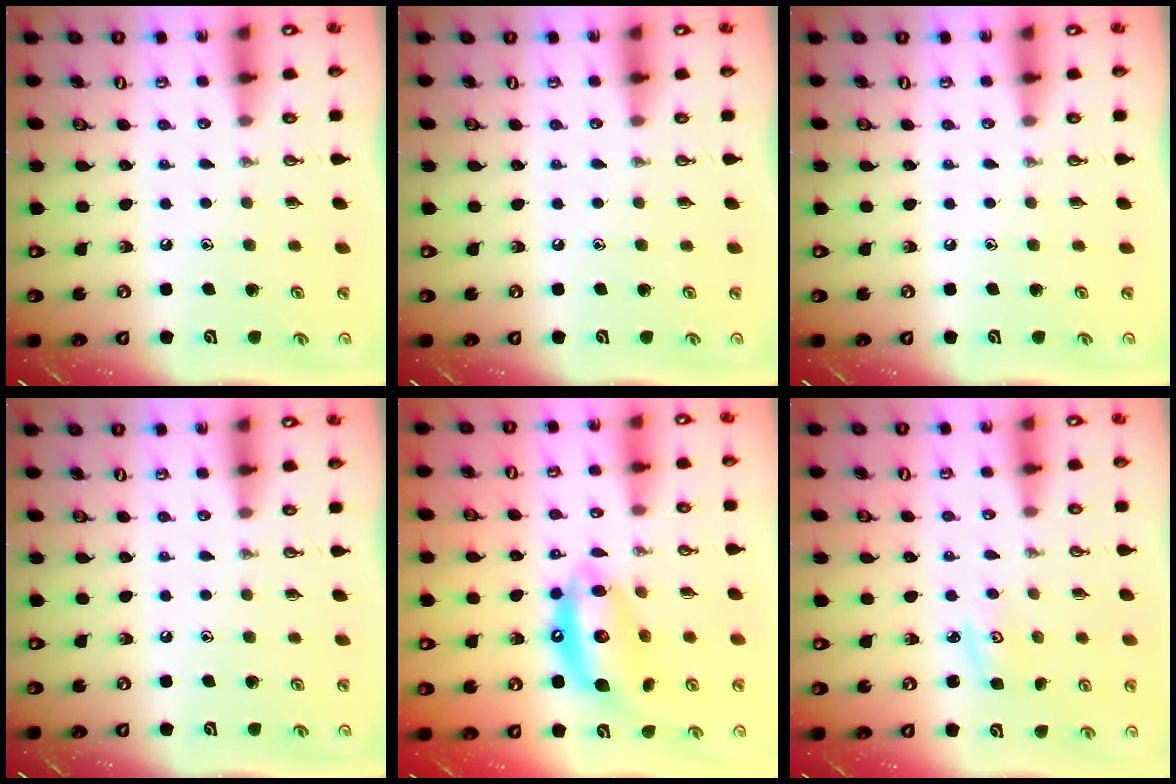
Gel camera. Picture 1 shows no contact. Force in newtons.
{"total": 0.0}
{"total": 0.0}
{"total": 0.0}
{"total": 13.9, "press": 13.8, "slide": 1.6}
{"total": 2.7, "press": 2.7, "slide": 0.4}